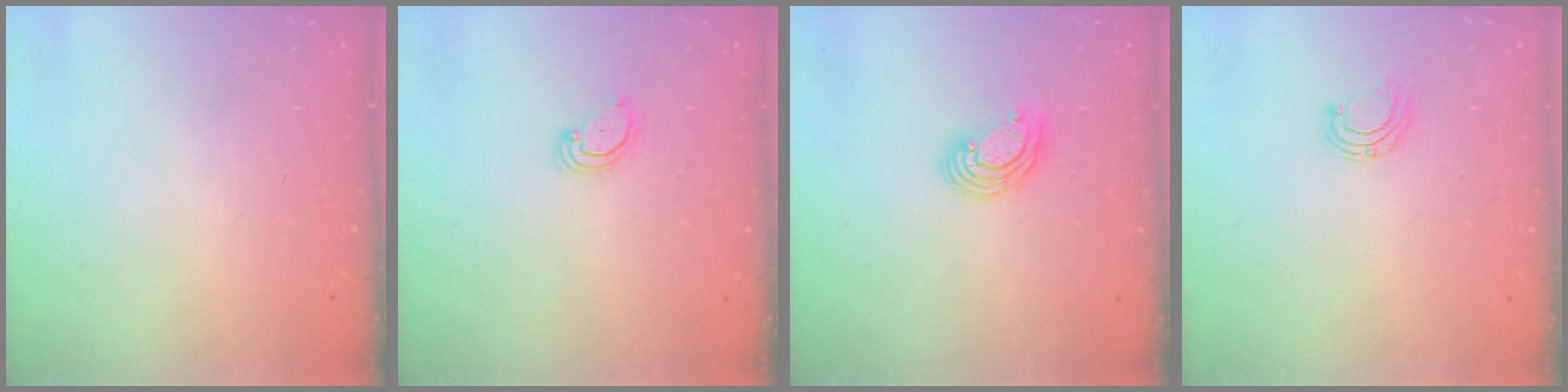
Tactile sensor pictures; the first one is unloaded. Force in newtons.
{"total": 2.8, "press": 2.8, "slide": 0.2}
{"total": 7.5, "press": 7.4, "slide": 1.3}
{"total": 5.9, "press": 5.9, "slide": 0.6}